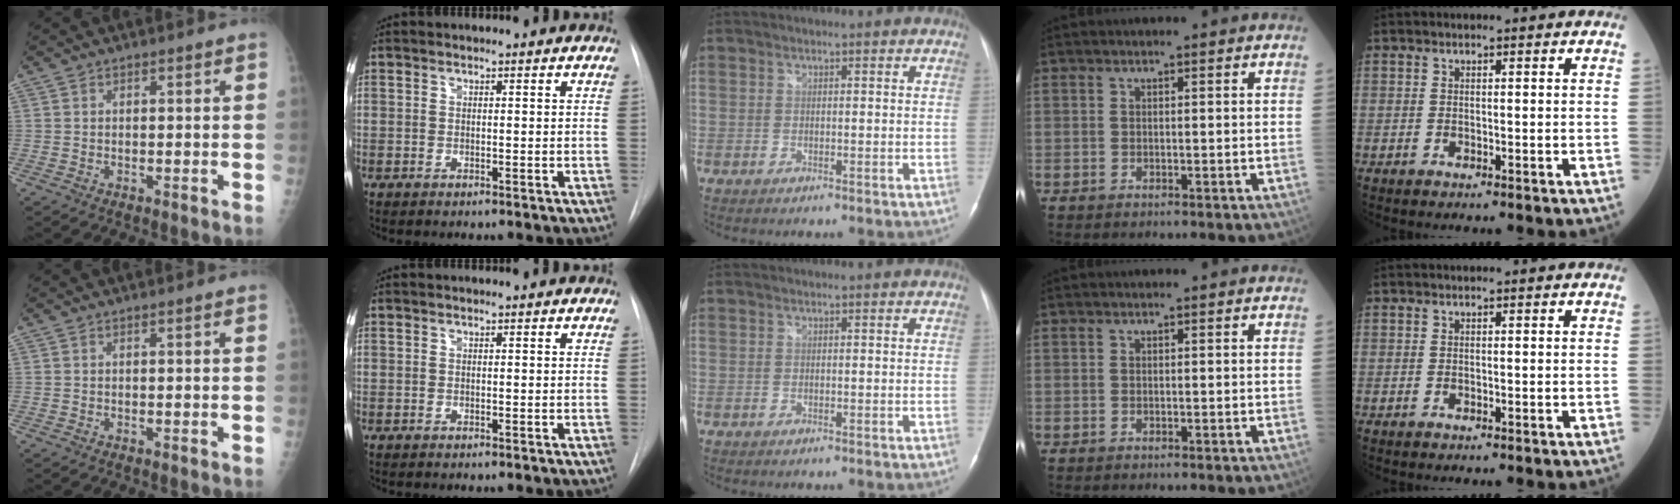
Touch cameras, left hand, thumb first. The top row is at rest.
{}